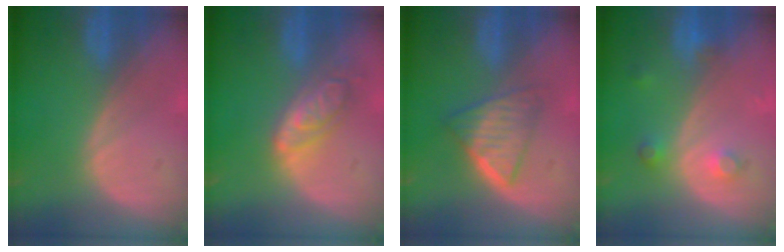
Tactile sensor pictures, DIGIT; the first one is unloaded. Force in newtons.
{"total": 6.4, "press": 5.6, "slide": 3.1}
{"total": 6.4, "press": 5.4, "slide": 3.4}
{"total": 3.4, "press": 3.2, "slide": 1.2}